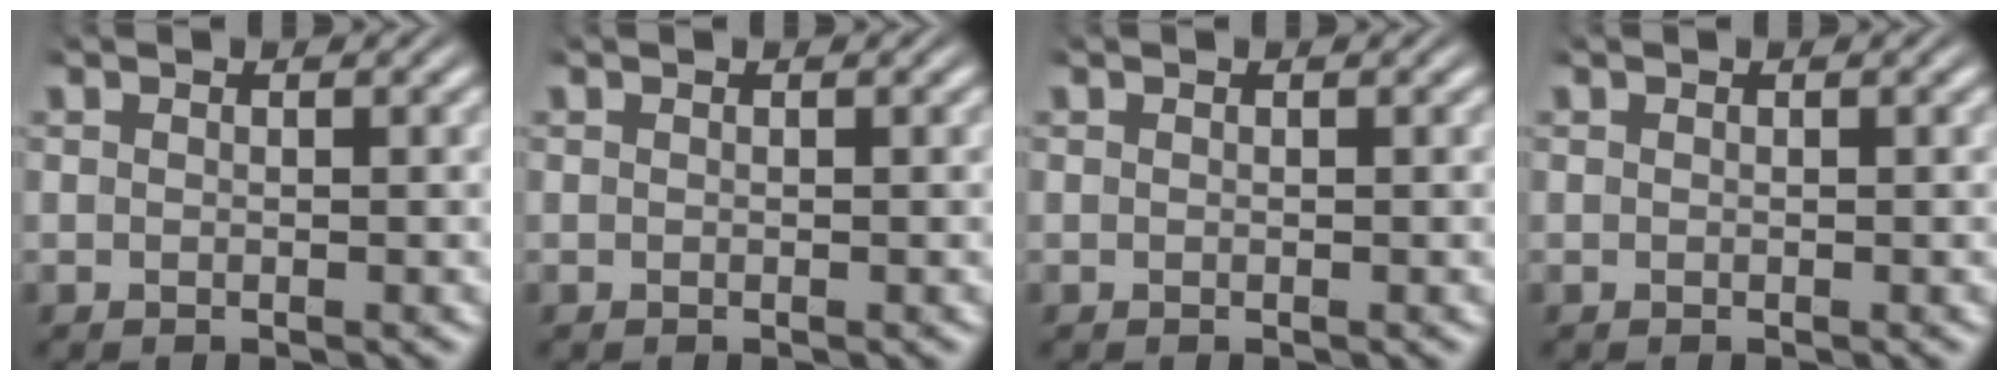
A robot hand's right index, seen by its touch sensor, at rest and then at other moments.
{"total": 0.0}
{"total": 0.0}
{"total": 0.0}